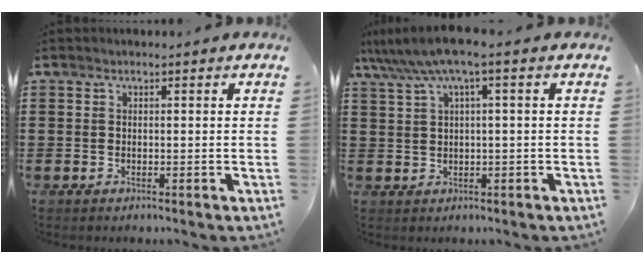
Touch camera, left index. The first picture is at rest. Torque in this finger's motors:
{"motor_torque": [1.46, -0.68, 0.66, 0.21]}